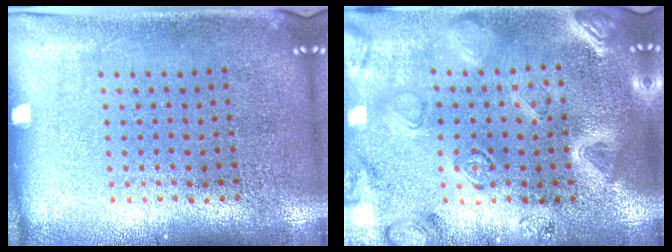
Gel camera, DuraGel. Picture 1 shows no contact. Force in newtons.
{"total": 3.1, "press": 3.0, "slide": 0.8}